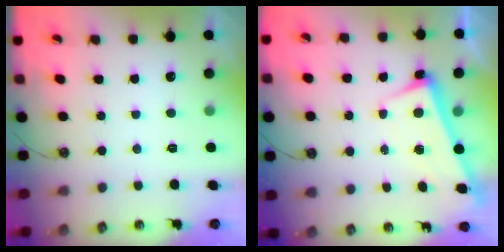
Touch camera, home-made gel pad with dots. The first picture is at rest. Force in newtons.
{"total": 2.6, "press": 2.5, "slide": 0.7}